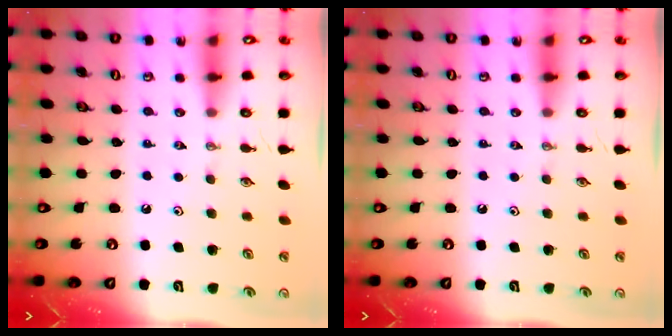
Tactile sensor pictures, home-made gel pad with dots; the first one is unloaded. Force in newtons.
{"total": 0.0}